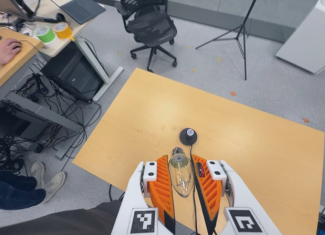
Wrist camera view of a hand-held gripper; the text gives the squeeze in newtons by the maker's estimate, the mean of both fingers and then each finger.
{"total": 9.6, "left": 9.2, "right": 10.0}